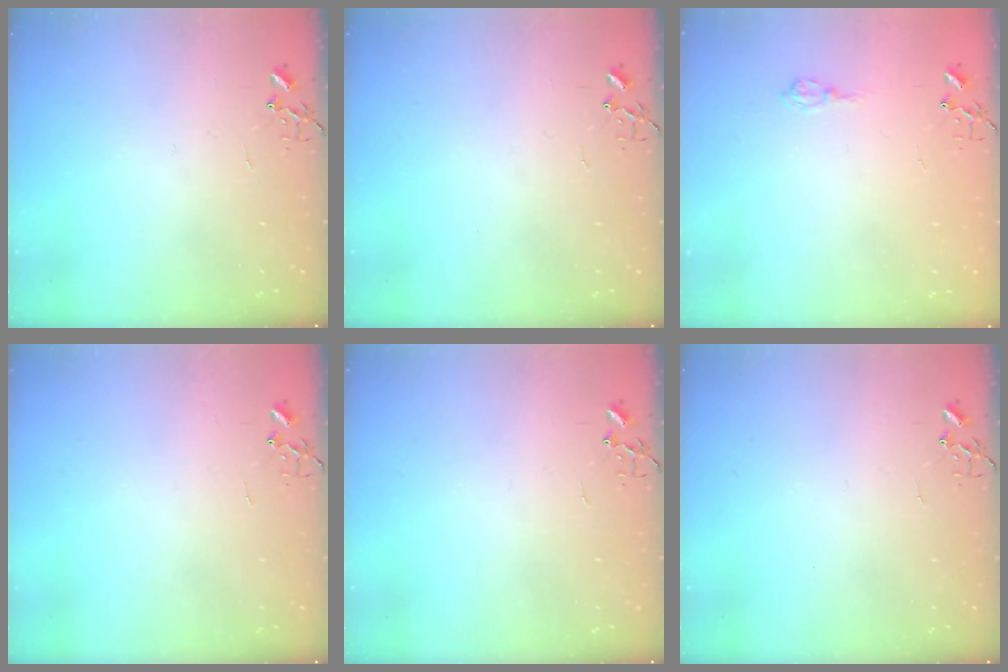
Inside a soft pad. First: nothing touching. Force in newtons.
{"total": 0.0}
{"total": 5.9, "press": 5.9, "slide": 0.8}
{"total": 0.0}
{"total": 0.0}
{"total": 0.0}